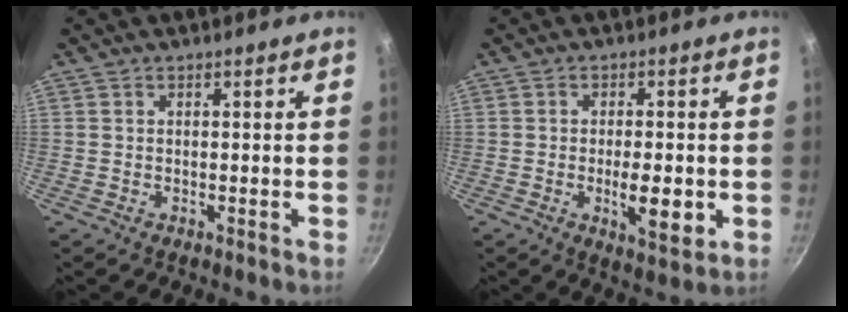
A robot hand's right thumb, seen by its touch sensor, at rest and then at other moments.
{"total": 7.4, "force": [-1.5, 2.8, 6.7], "torque": [-0.094, -0.003, -0.018]}